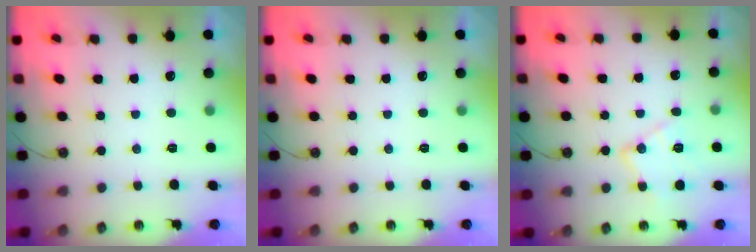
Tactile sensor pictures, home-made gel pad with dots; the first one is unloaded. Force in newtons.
{"total": 0.0}
{"total": 13.3, "press": 13.3, "slide": 0.6}